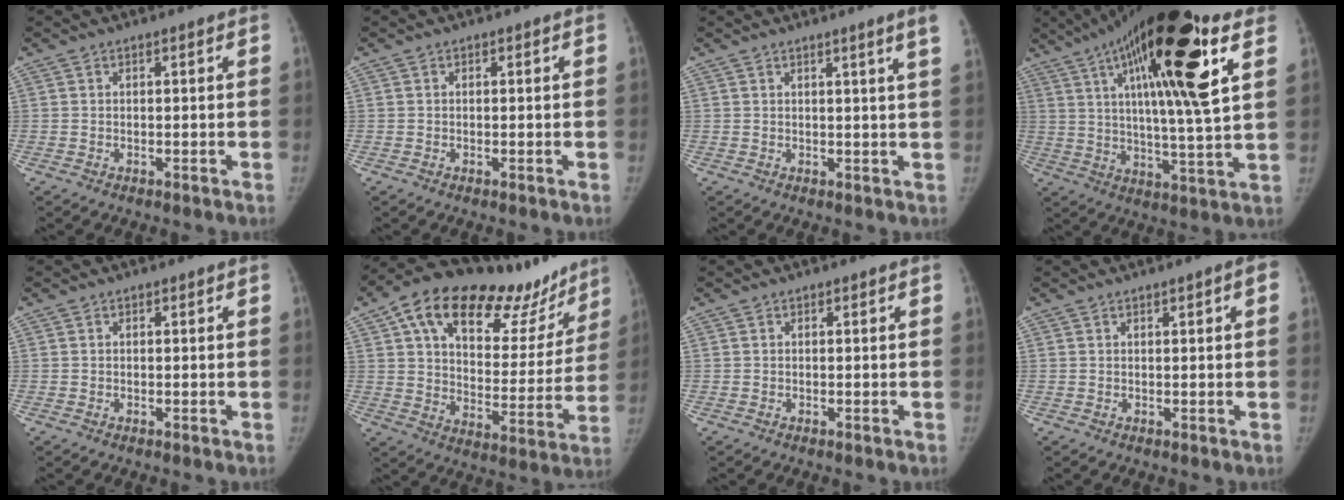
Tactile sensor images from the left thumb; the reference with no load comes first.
{"total": 0.0}
{"total": 4.0, "force": [2.4, -1.0, 3.0], "torque": [-0.041, -0.014, 0.031]}
{"total": 25.9, "force": [10.3, 5.5, 23.1], "torque": [-0.388, -0.003, 0.159]}
{"total": 0.0}
{"total": 28.3, "force": [18.8, 13.6, 16.3], "torque": [-0.204, -0.035, 0.280]}
{"total": 0.0}
{"total": 2.0, "force": [0.5, 0.6, 1.8], "torque": [-0.019, 0.005, 0.006]}